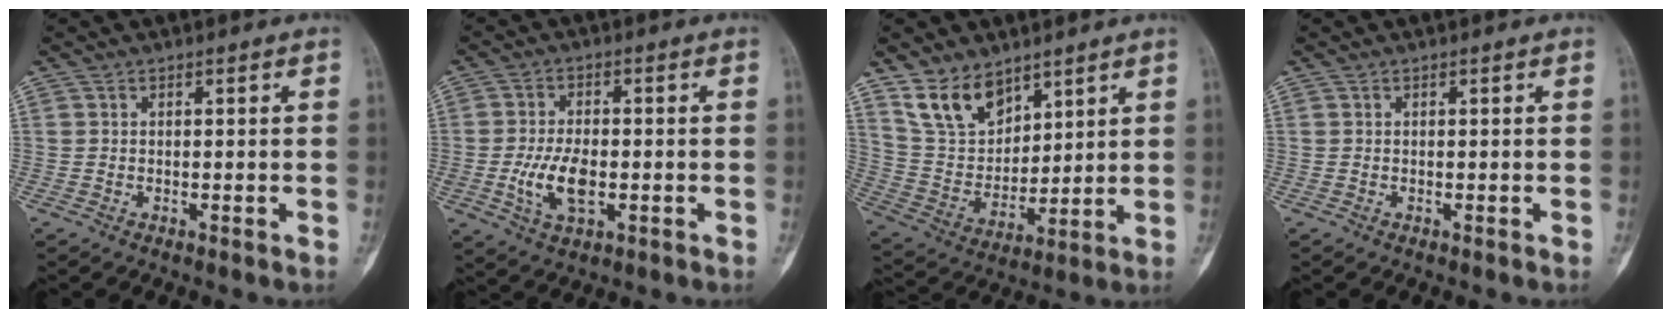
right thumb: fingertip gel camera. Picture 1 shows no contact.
{"total": 8.2, "force": [-1.6, 4.3, 6.8], "torque": [-0.132, 0.001, -0.023]}
{"total": 11.9, "force": [8.3, 7.0, 5.0], "torque": [-0.071, -0.044, 0.175]}
{"total": 0.0}